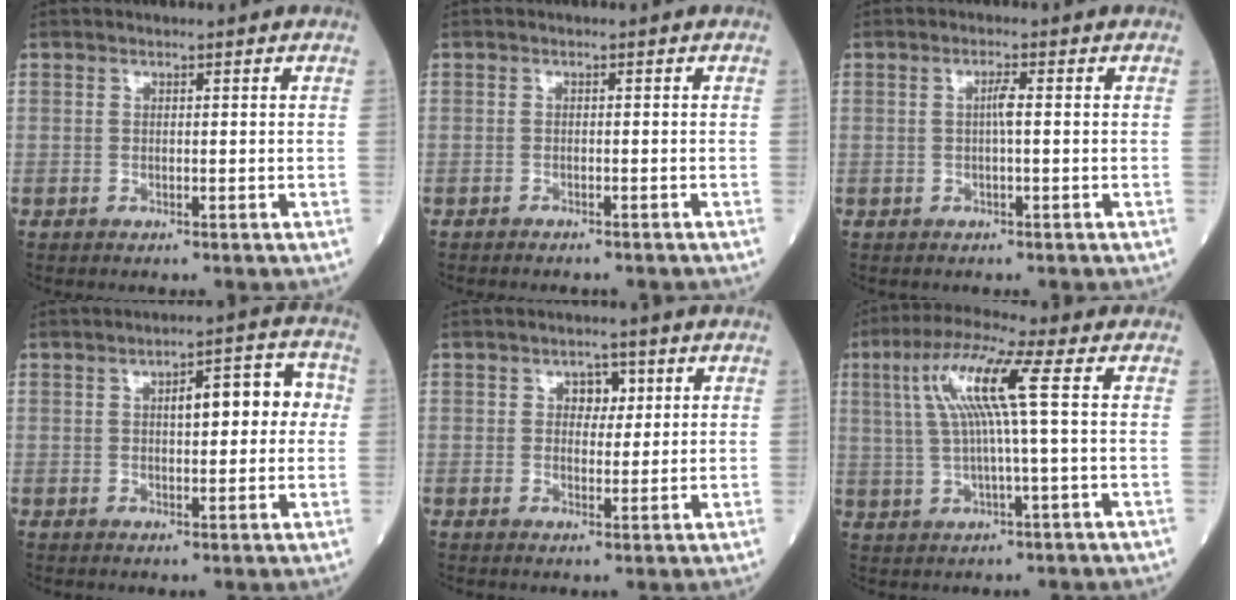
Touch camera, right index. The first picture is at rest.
{"total": 4.2, "force": [-3.8, 0.9, 1.5], "torque": [-0.020, -0.004, -0.044]}
{"total": 1.8, "force": [0.1, 0.1, 1.8], "torque": [-0.033, 0.003, -0.001]}
{"total": 7.4, "force": [1.1, 2.5, 6.9], "torque": [-0.092, 0.032, 0.015]}
{"total": 3.2, "force": [1.1, 2.1, 2.1], "torque": [-0.022, 0.006, 0.015]}
{"total": 10.1, "force": [2.2, -0.3, 9.9], "torque": [-0.197, 0.023, 0.041]}